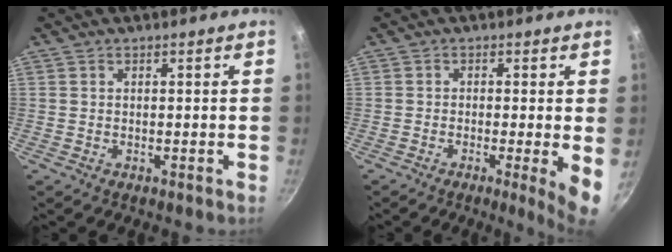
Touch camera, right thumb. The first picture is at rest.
{"total": 6.1, "force": [-1.0, 0.6, 6.0], "torque": [-0.078, -0.007, -0.016]}